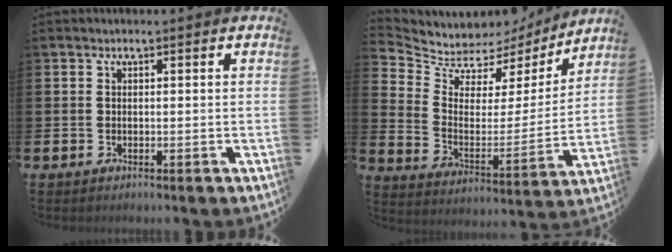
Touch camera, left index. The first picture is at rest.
{"total": 6.8, "force": [6.1, 3.1, 0.6], "torque": [-0.054, -0.051, 0.103]}